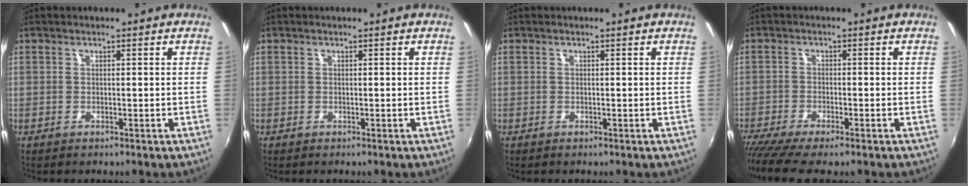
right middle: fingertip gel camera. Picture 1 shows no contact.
{"total": 0.0}
{"total": 0.0}
{"total": 7.3, "force": [-6.0, 0.5, 4.1], "torque": [-0.104, -0.034, -0.105]}